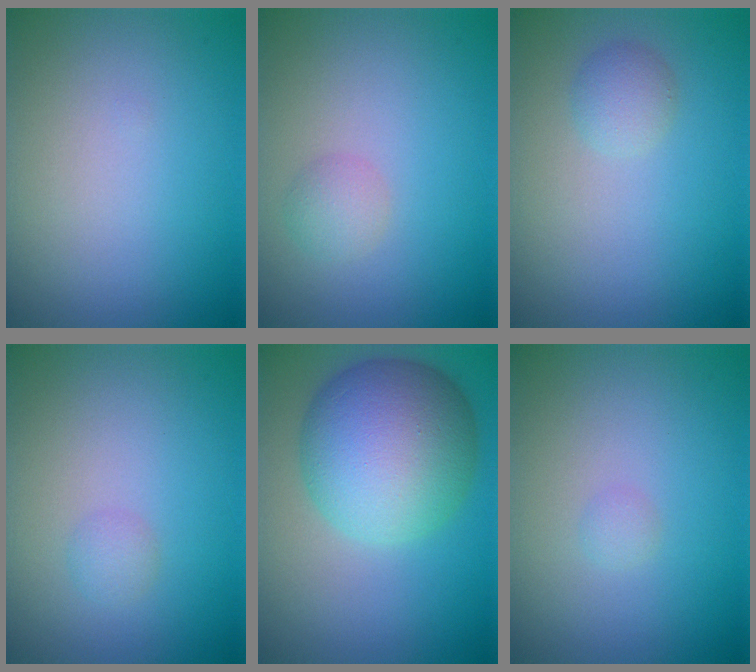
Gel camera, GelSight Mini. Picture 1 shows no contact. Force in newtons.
{"total": 1.5, "press": 1.5, "slide": 0.1}
{"total": 1.6, "press": 1.6, "slide": 0.1}
{"total": 1.0, "press": 1.0, "slide": 0.1}
{"total": 10.8, "press": 10.8, "slide": 0.3}
{"total": 0.6, "press": 0.6, "slide": 0.0}